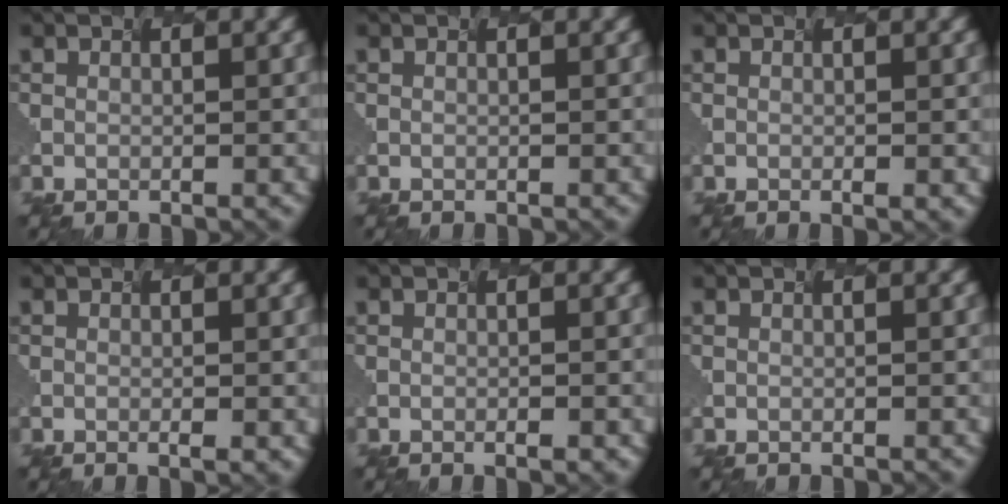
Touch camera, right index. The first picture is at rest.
{"total": 0.0}
{"total": 1.2, "force": [0.0, 0.4, 1.2], "torque": [-0.002, 0.009, 0.005]}
{"total": 1.3, "force": [-0.3, 0.2, 1.3], "torque": [-0.008, 0.003, 0.004]}
{"total": 1.5, "force": [-0.3, 0.5, 1.4], "torque": [-0.004, 0.012, 0.006]}
{"total": 0.0}